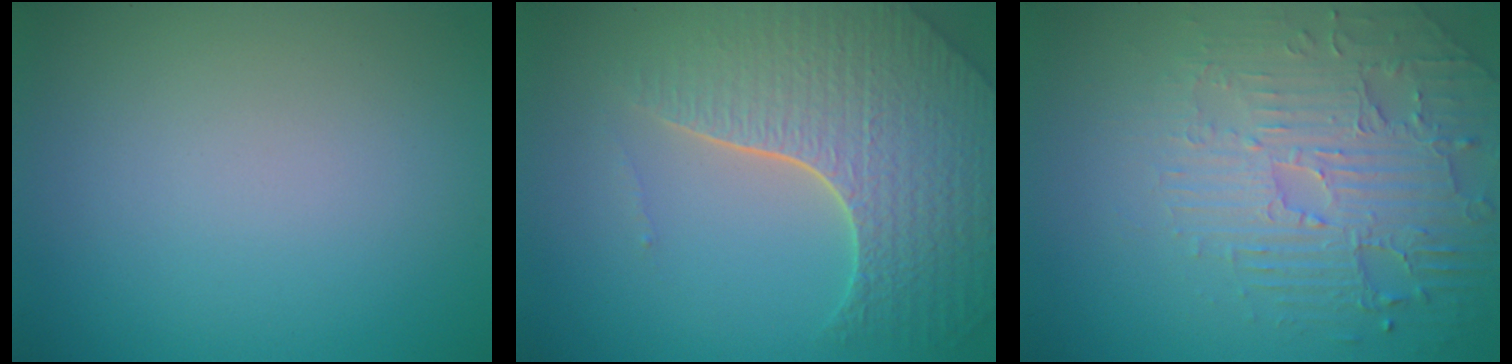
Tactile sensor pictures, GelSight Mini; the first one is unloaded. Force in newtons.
{"total": 8.0, "press": 5.7, "slide": 5.6}
{"total": 4.4, "press": 4.2, "slide": 1.4}